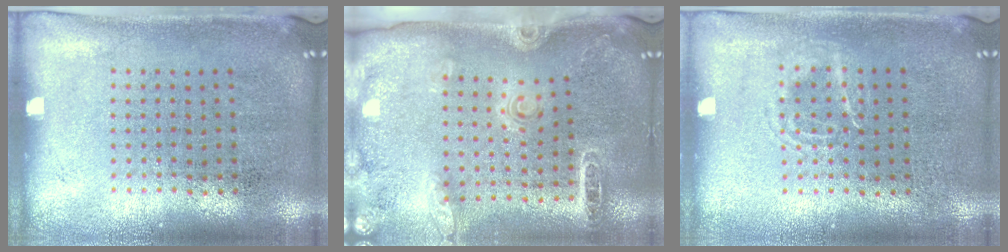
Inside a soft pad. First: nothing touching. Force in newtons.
{"total": 1.8, "press": 1.8, "slide": 0.2}
{"total": 1.4, "press": 1.4, "slide": 0.2}